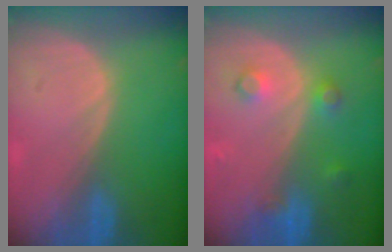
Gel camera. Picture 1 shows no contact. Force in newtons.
{"total": 3.7, "press": 3.4, "slide": 1.5}